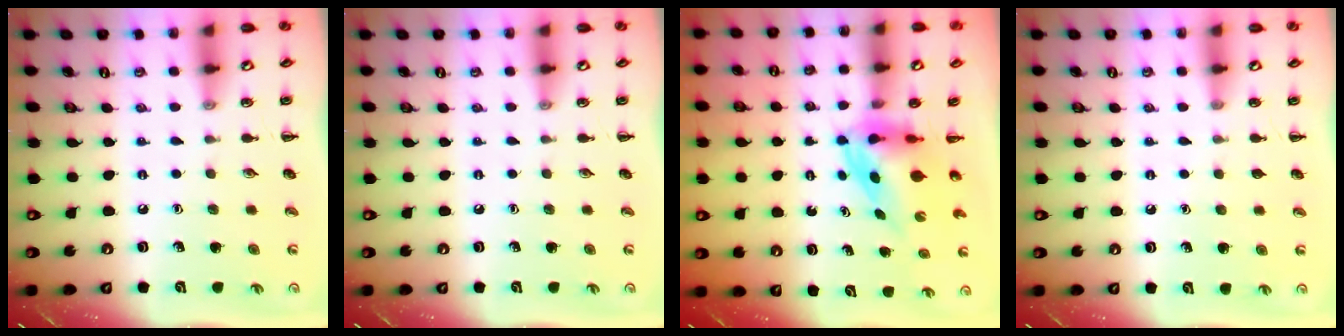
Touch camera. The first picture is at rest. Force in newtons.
{"total": 0.0}
{"total": 3.8, "press": 3.7, "slide": 1.0}
{"total": 0.0}